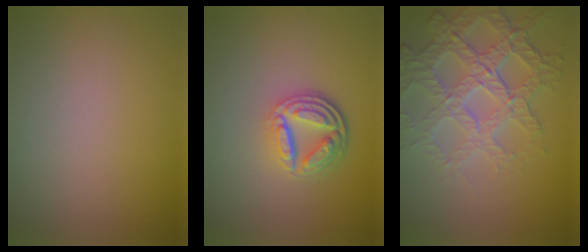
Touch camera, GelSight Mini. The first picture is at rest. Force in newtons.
{"total": 4.8, "press": 3.6, "slide": 3.2}
{"total": 6.1, "press": 5.0, "slide": 3.3}